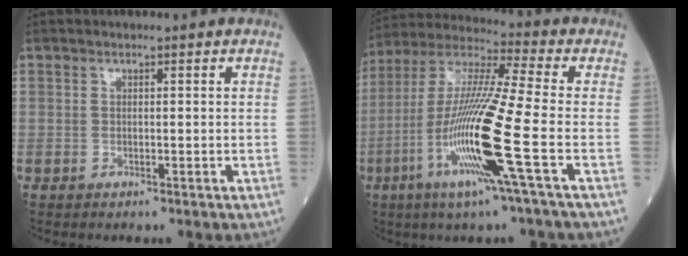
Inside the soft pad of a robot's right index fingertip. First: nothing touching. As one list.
[{"total": 17.4, "force": [-5.5, -0.9, 16.5], "torque": [-0.339, -0.020, -0.117]}]